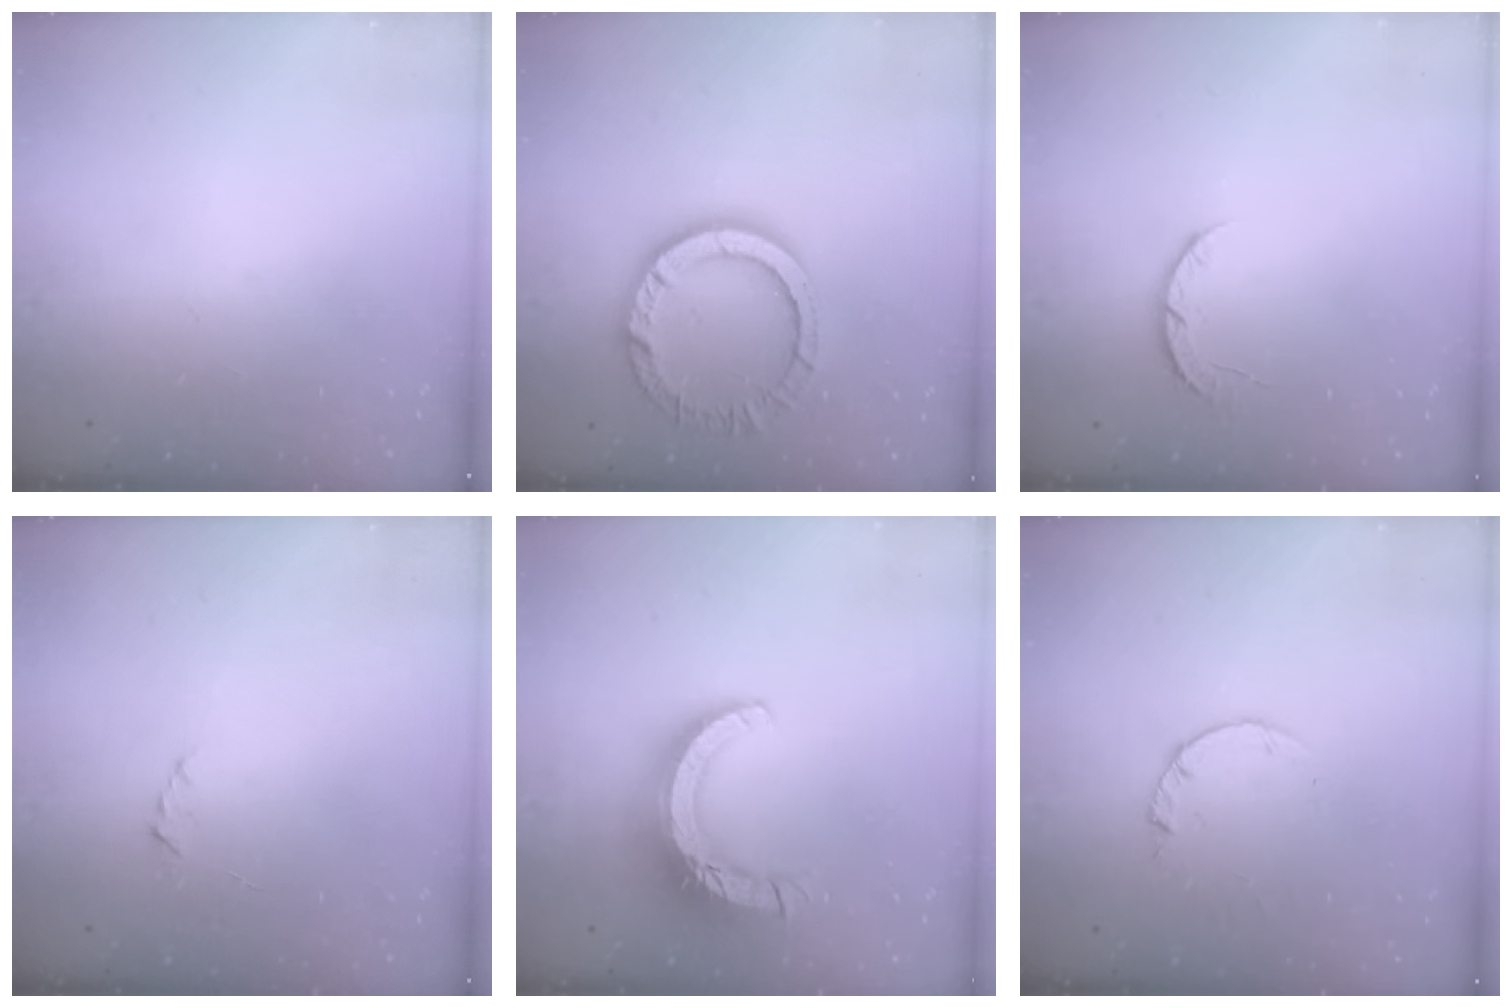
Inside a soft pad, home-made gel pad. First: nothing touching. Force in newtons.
{"total": 12.7, "press": 12.6, "slide": 0.9}
{"total": 3.9, "press": 3.8, "slide": 0.6}
{"total": 1.9, "press": 1.9, "slide": 0.2}
{"total": 13.9, "press": 13.8, "slide": 1.4}
{"total": 0.9, "press": 0.8, "slide": 0.2}